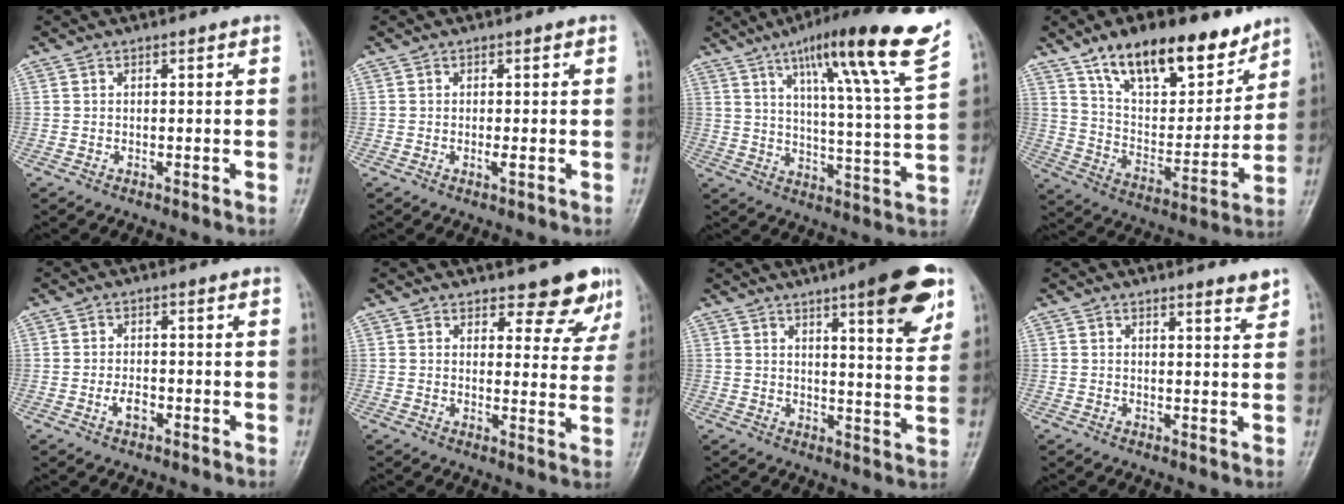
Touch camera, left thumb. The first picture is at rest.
{"total": 0.9, "force": [-0.1, 0.2, 0.9], "torque": [-0.018, -0.003, -0.003]}
{"total": 19.7, "force": [11.8, 0.7, 15.7], "torque": [-0.221, -0.048, 0.168]}
{"total": 19.5, "force": [13.3, 8.5, 11.3], "torque": [-0.132, -0.068, 0.230]}
{"total": 2.5, "force": [-1.0, 1.4, 1.8], "torque": [-0.031, 0.005, -0.019]}
{"total": 8.2, "force": [6.7, 3.4, 3.4], "torque": [-0.006, -0.046, 0.073]}
{"total": 12.8, "force": [7.1, 2.6, 10.3], "torque": [-0.117, -0.034, 0.091]}
{"total": 2.2, "force": [2.0, 0.2, 0.9], "torque": [-0.009, -0.021, 0.025]}